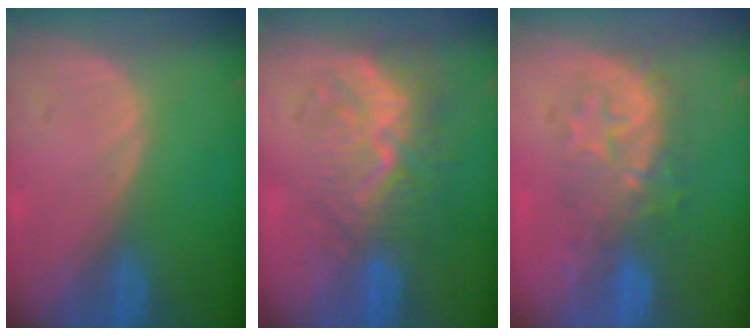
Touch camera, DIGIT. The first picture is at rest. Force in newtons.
{"total": 10.1, "press": 8.8, "slide": 4.9}
{"total": 7.9, "press": 7.8, "slide": 1.4}